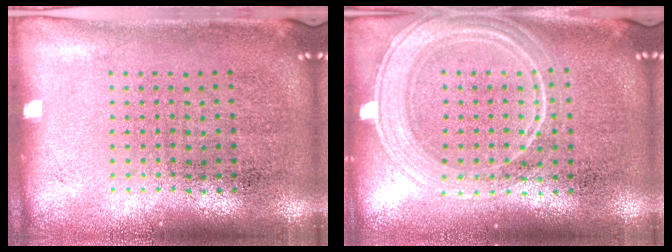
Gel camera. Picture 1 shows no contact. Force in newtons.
{"total": 2.0, "press": 2.0, "slide": 0.3}